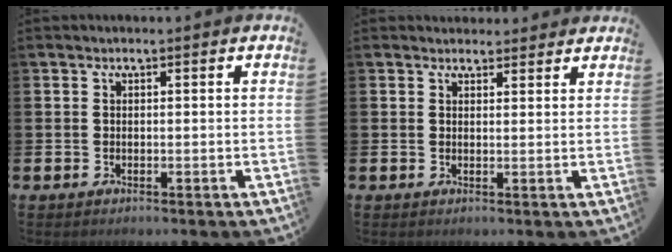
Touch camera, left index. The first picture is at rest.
{"total": 2.2, "force": [2.0, 0.7, -0.1], "torque": [0.015, -0.011, 0.034]}